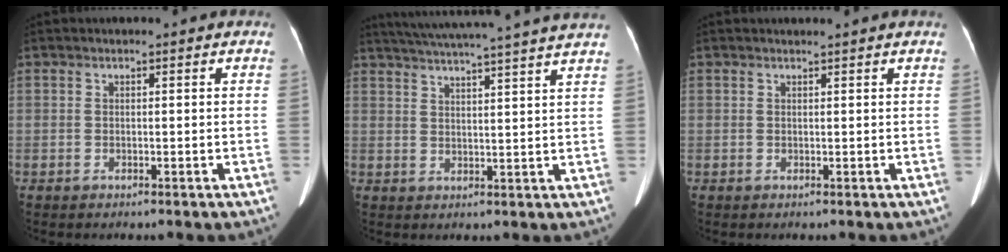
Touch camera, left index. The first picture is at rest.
{"total": 19.9, "force": [18.0, -1.1, 8.6], "torque": [-0.150, -0.009, 0.235]}
{"total": 2.0, "force": [1.9, -0.3, 0.5], "torque": [-0.010, 0.008, 0.027]}